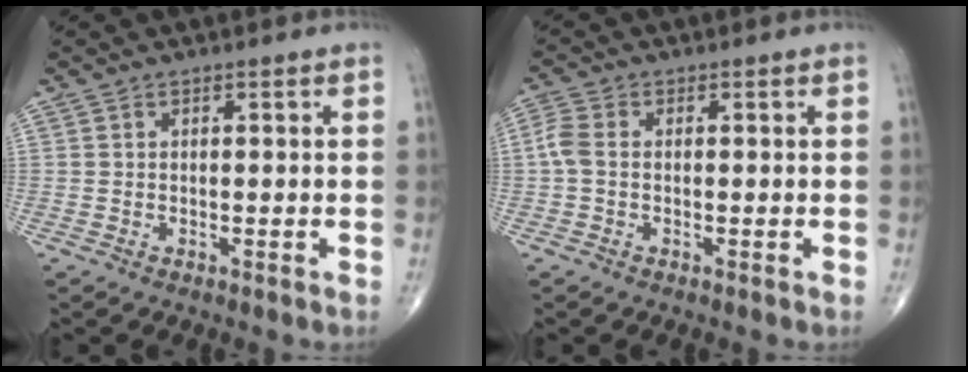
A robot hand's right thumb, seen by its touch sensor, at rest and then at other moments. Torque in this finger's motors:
{"motor_torque": [-0.09, 0.10, 0.00, -0.04, 0.02]}